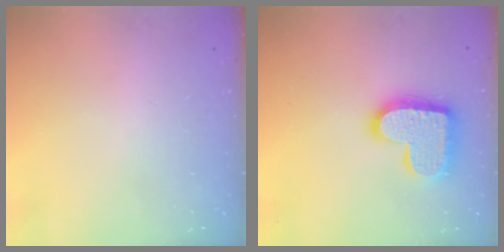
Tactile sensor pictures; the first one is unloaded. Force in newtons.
{"total": 17.5, "press": 17.5, "slide": 1.0}